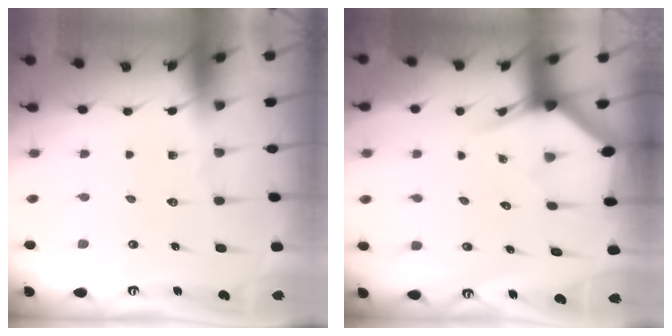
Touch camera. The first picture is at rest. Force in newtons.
{"total": 2.9, "press": 2.9, "slide": 0.2}